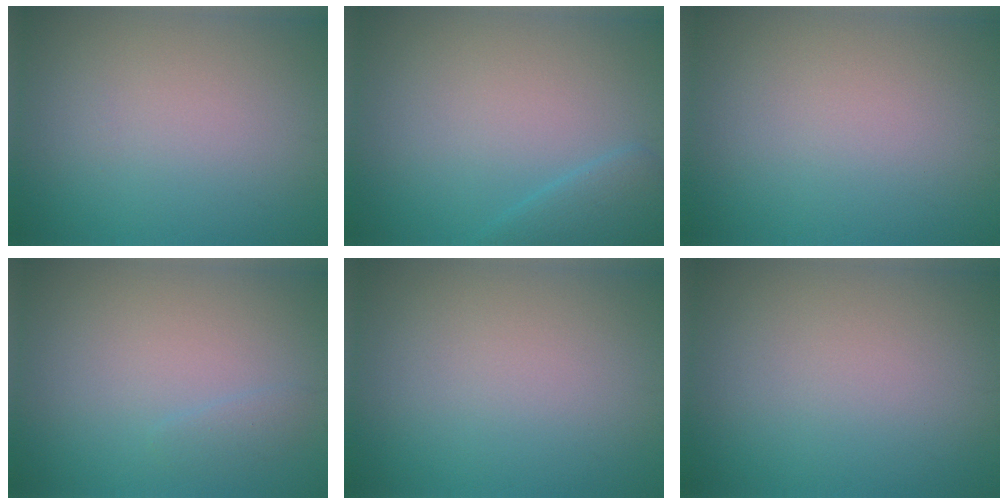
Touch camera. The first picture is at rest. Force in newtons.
{"total": 2.2, "press": 2.2, "slide": 0.1}
{"total": 0.0}
{"total": 0.9, "press": 0.9, "slide": 0.1}
{"total": 0.0}
{"total": 0.0}